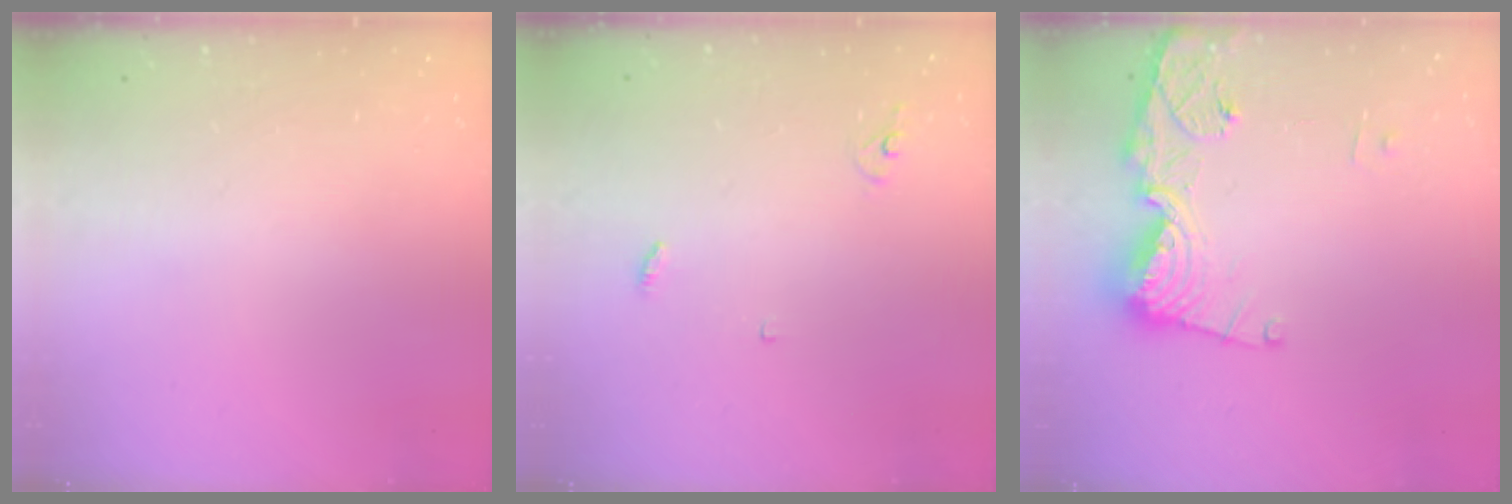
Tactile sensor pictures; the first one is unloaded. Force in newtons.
{"total": 2.9, "press": 2.9, "slide": 0.2}
{"total": 14.4, "press": 14.4, "slide": 1.4}